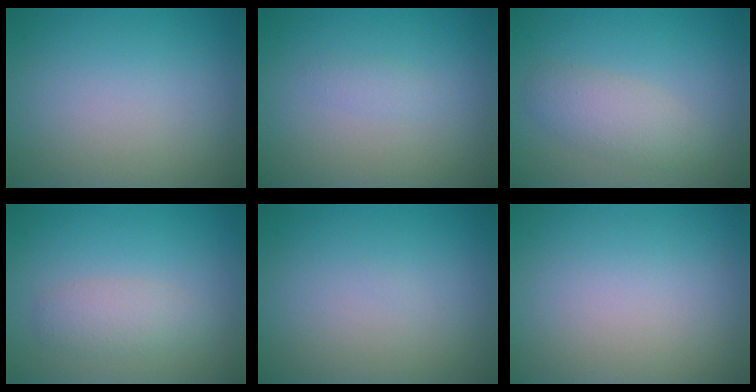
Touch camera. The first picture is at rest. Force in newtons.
{"total": 0.8, "press": 0.8, "slide": 0.1}
{"total": 2.8, "press": 2.7, "slide": 0.3}
{"total": 2.3, "press": 2.3, "slide": 0.1}
{"total": 0.0}
{"total": 0.0}